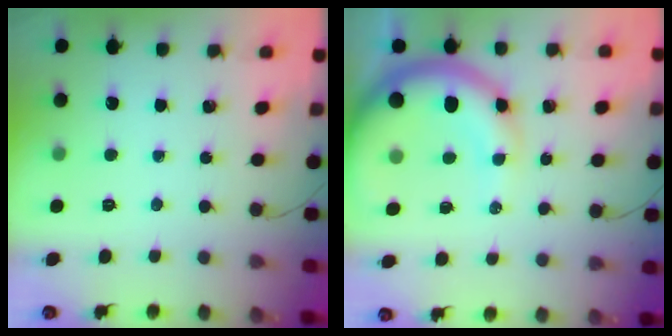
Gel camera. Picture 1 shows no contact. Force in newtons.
{"total": 12.0, "press": 11.6, "slide": 3.0}